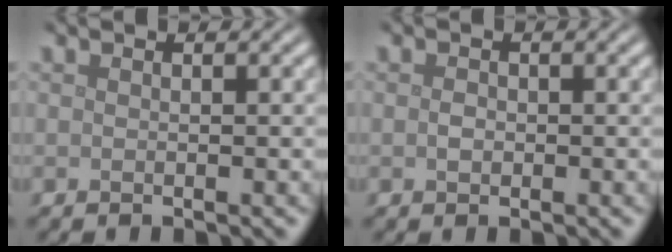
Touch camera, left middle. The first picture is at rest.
{"total": 0.8, "force": [-0.1, 0.6, 0.5], "torque": [-0.011, -0.001, -0.004]}